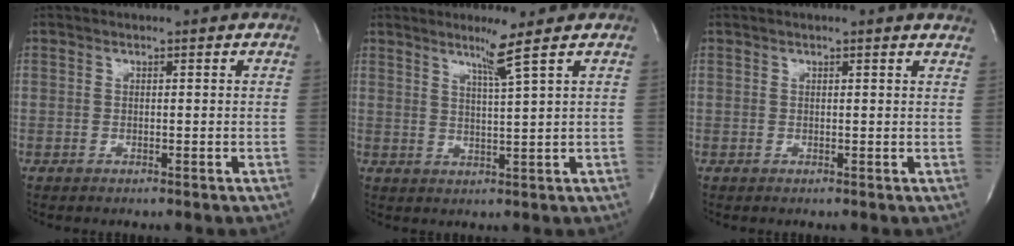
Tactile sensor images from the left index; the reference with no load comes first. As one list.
[{"total": 3.8, "force": [2.5, -1.6, 2.4], "torque": [-0.047, -0.015, 0.049]}, {"total": 2.8, "force": [2.4, -0.1, 1.3], "torque": [-0.019, -0.001, 0.014]}]